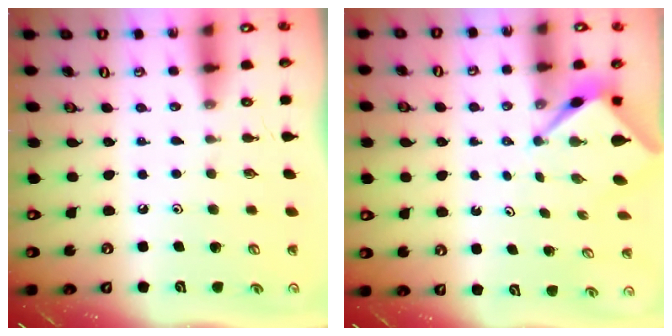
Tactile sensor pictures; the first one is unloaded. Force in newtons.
{"total": 2.5, "press": 2.5, "slide": 0.1}